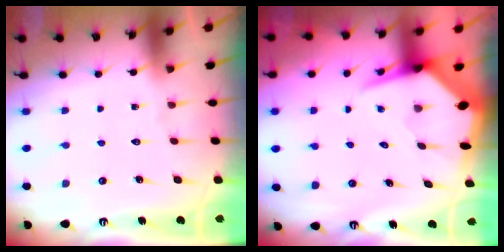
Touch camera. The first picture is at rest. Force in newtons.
{"total": 6.1, "press": 6.0, "slide": 0.8}